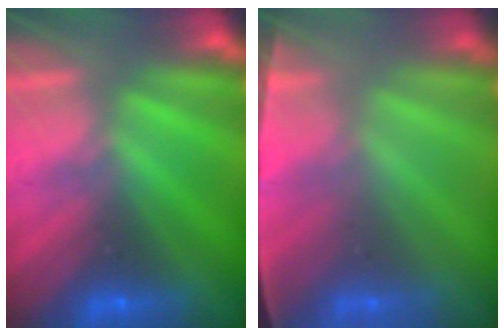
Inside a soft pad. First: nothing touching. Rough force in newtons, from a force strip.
{"total": 1.6}